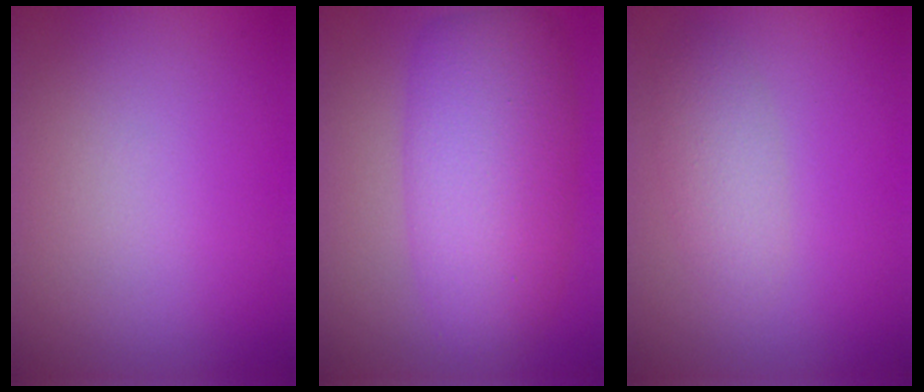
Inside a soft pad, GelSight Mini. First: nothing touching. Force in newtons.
{"total": 8.5, "press": 8.5, "slide": 0.2}
{"total": 2.4, "press": 2.4, "slide": 0.1}